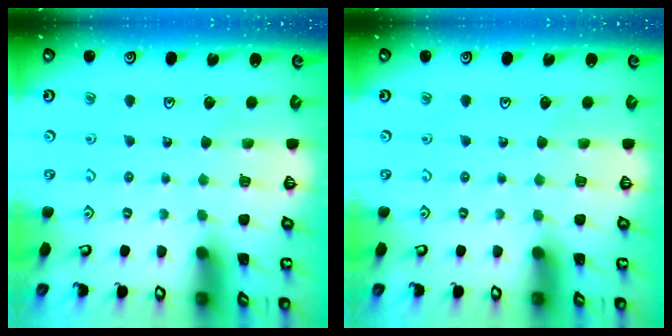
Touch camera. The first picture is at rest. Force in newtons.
{"total": 0.0}